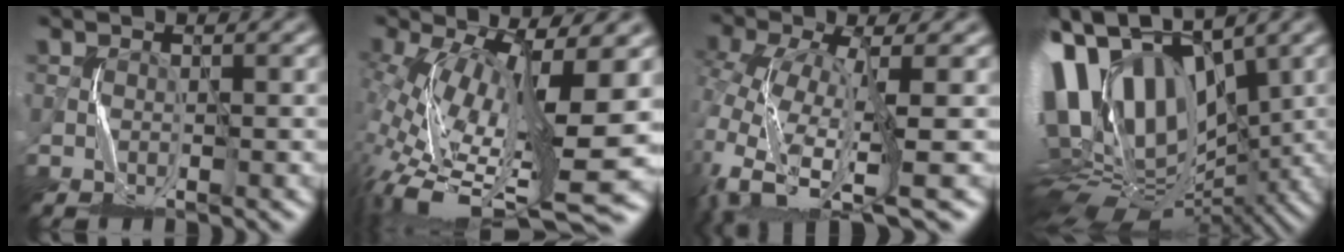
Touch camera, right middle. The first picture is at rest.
{"total": 13.3, "force": [-2.2, 4.3, 12.4], "torque": [-0.242, -0.021, -0.026]}
{"total": 7.9, "force": [-2.9, 3.2, 6.6], "torque": [-0.146, -0.016, -0.054]}
{"total": 16.3, "force": [2.0, 10.7, 12.1], "torque": [-0.236, 0.011, 0.048]}